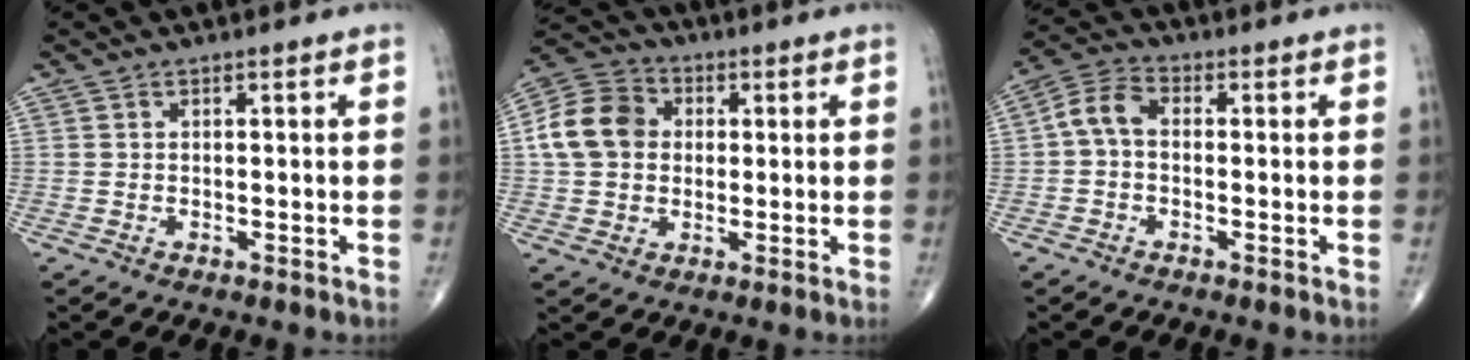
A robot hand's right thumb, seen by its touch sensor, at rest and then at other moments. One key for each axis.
{"total": 11.1, "fx": 1.2, "fy": 9.0, "fz": 6.3, "tx": -0.105, "ty": 0.022, "tz": 0.010}
{"total": 5.5, "fx": -0.2, "fy": 3.7, "fz": 4.2, "tx": -0.077, "ty": 0.019, "tz": -0.016}